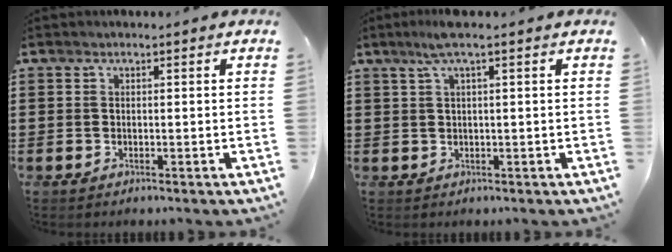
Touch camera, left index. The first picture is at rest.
{"total": 2.9, "force": [1.3, 0.0, 2.5], "torque": [-0.051, 0.001, 0.024]}